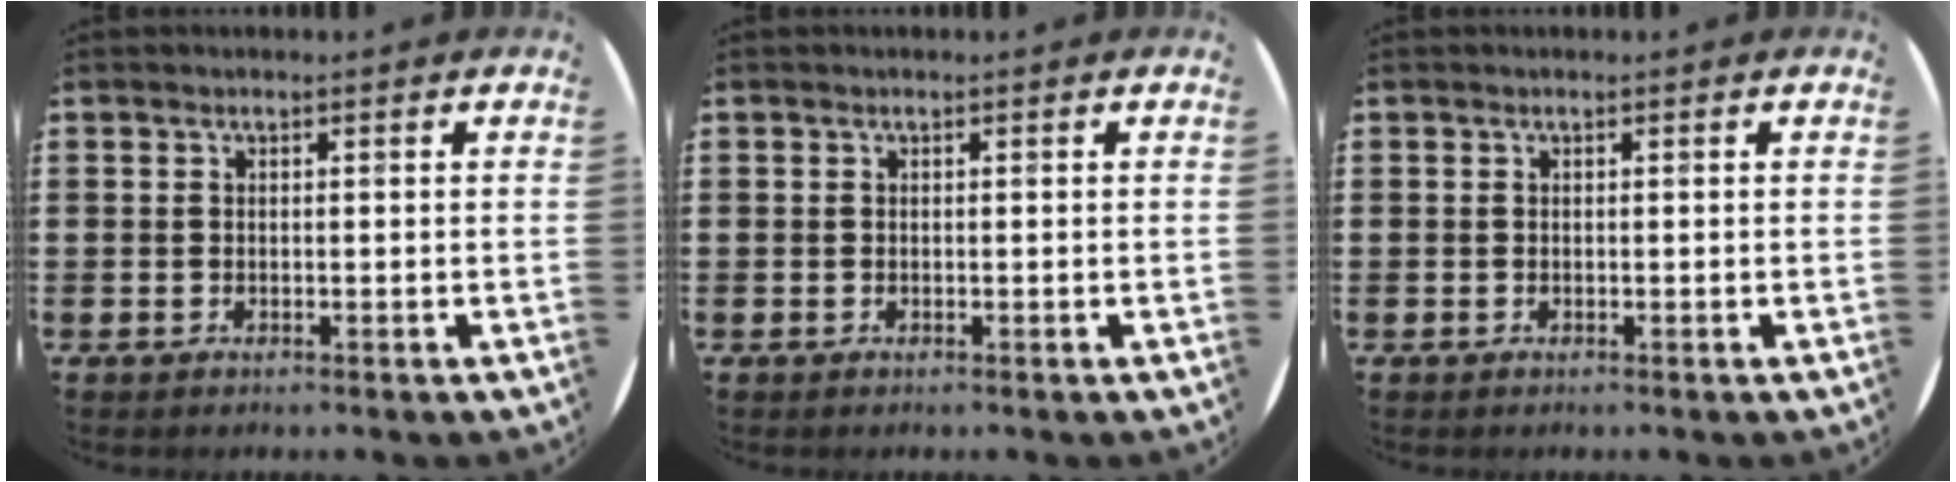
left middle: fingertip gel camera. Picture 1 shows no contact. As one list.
[{"total": 0.0}, {"total": 0.0}]